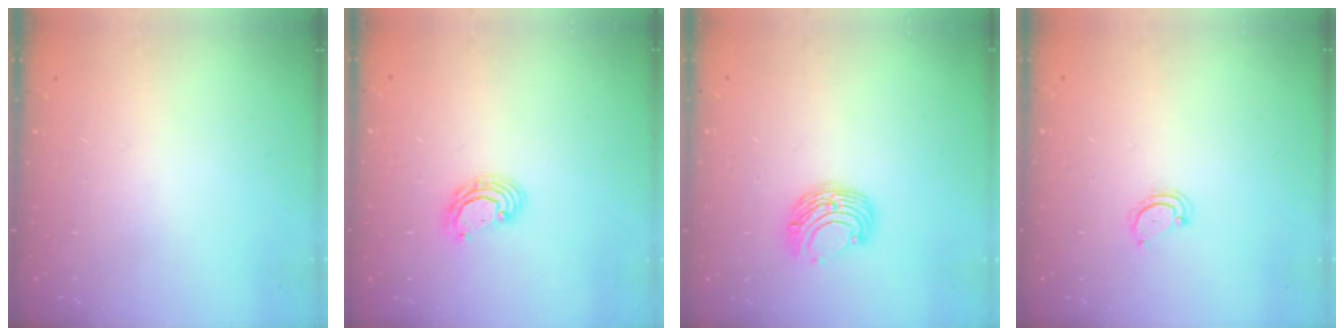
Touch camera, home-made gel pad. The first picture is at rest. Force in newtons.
{"total": 5.6, "press": 5.6, "slide": 0.3}
{"total": 8.2, "press": 8.2, "slide": 0.6}
{"total": 2.3, "press": 2.3, "slide": 0.2}